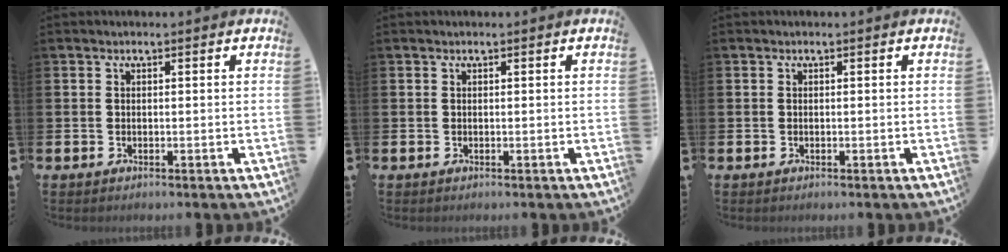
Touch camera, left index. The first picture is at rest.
{"total": 0.0}
{"total": 0.0}